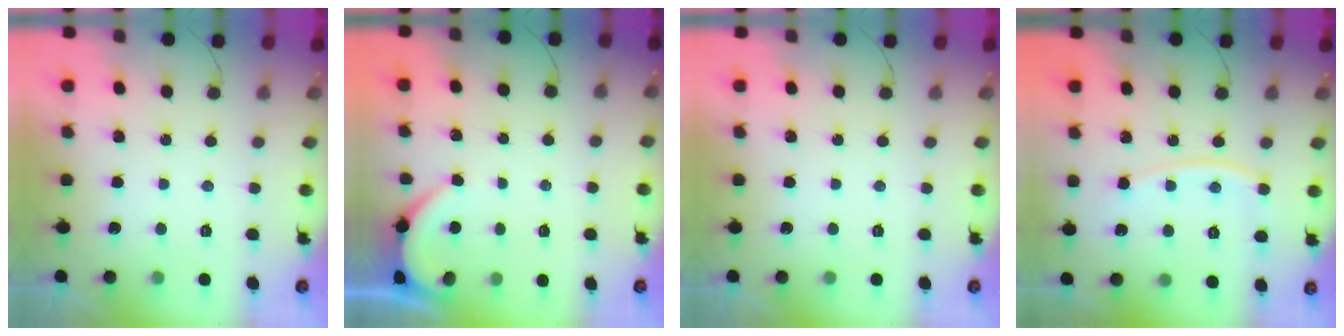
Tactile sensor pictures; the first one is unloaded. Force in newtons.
{"total": 2.1, "press": 2.1, "slide": 0.3}
{"total": 0.0}
{"total": 9.2, "press": 9.1, "slide": 1.1}